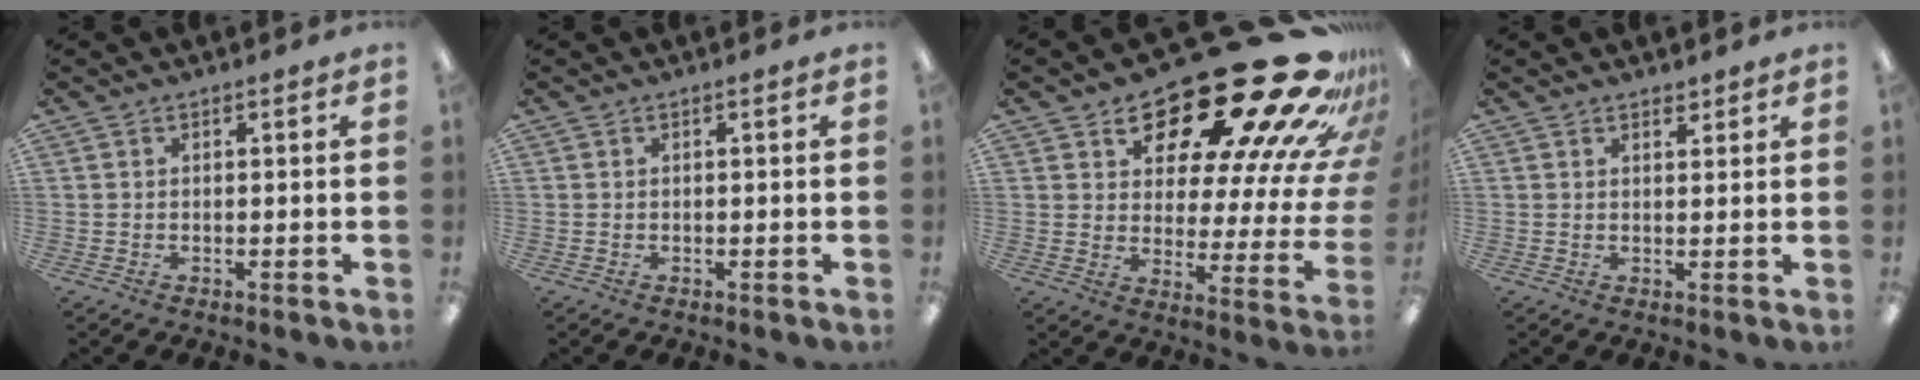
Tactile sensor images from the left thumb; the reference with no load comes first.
{"total": 0.0}
{"total": 27.8, "force": [19.5, 9.2, 17.4], "torque": [-0.221, -0.159, 0.327]}
{"total": 1.9, "force": [1.6, 0.8, 0.6], "torque": [-0.005, -0.005, 0.029]}